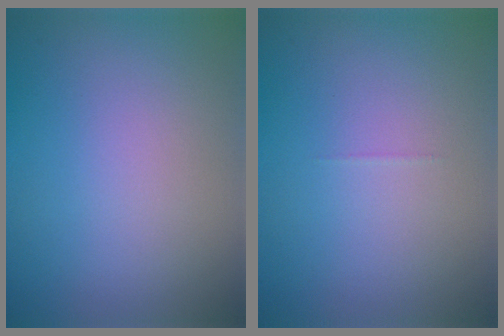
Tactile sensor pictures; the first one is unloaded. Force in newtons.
{"total": 0.0}